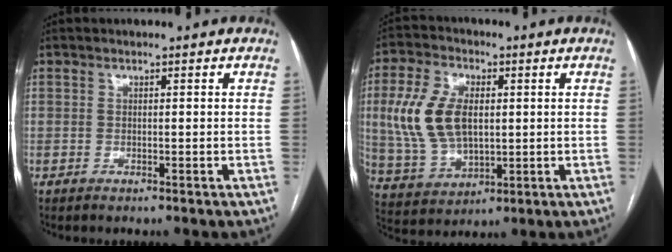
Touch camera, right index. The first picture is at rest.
{"total": 12.4, "force": [1.6, 7.1, 10.1], "torque": [-0.229, 0.015, 0.042]}